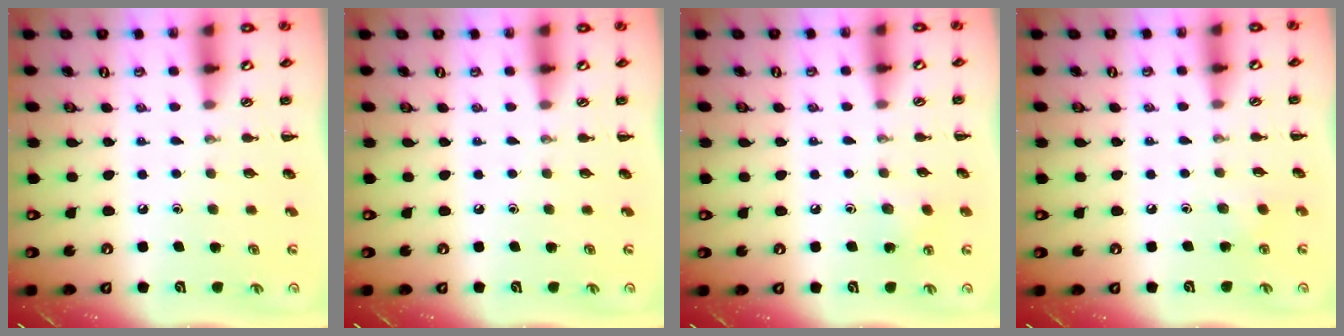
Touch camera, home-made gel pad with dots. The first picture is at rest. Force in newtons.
{"total": 0.0}
{"total": 7.2, "press": 6.9, "slide": 2.1}
{"total": 2.4, "press": 2.3, "slide": 0.8}